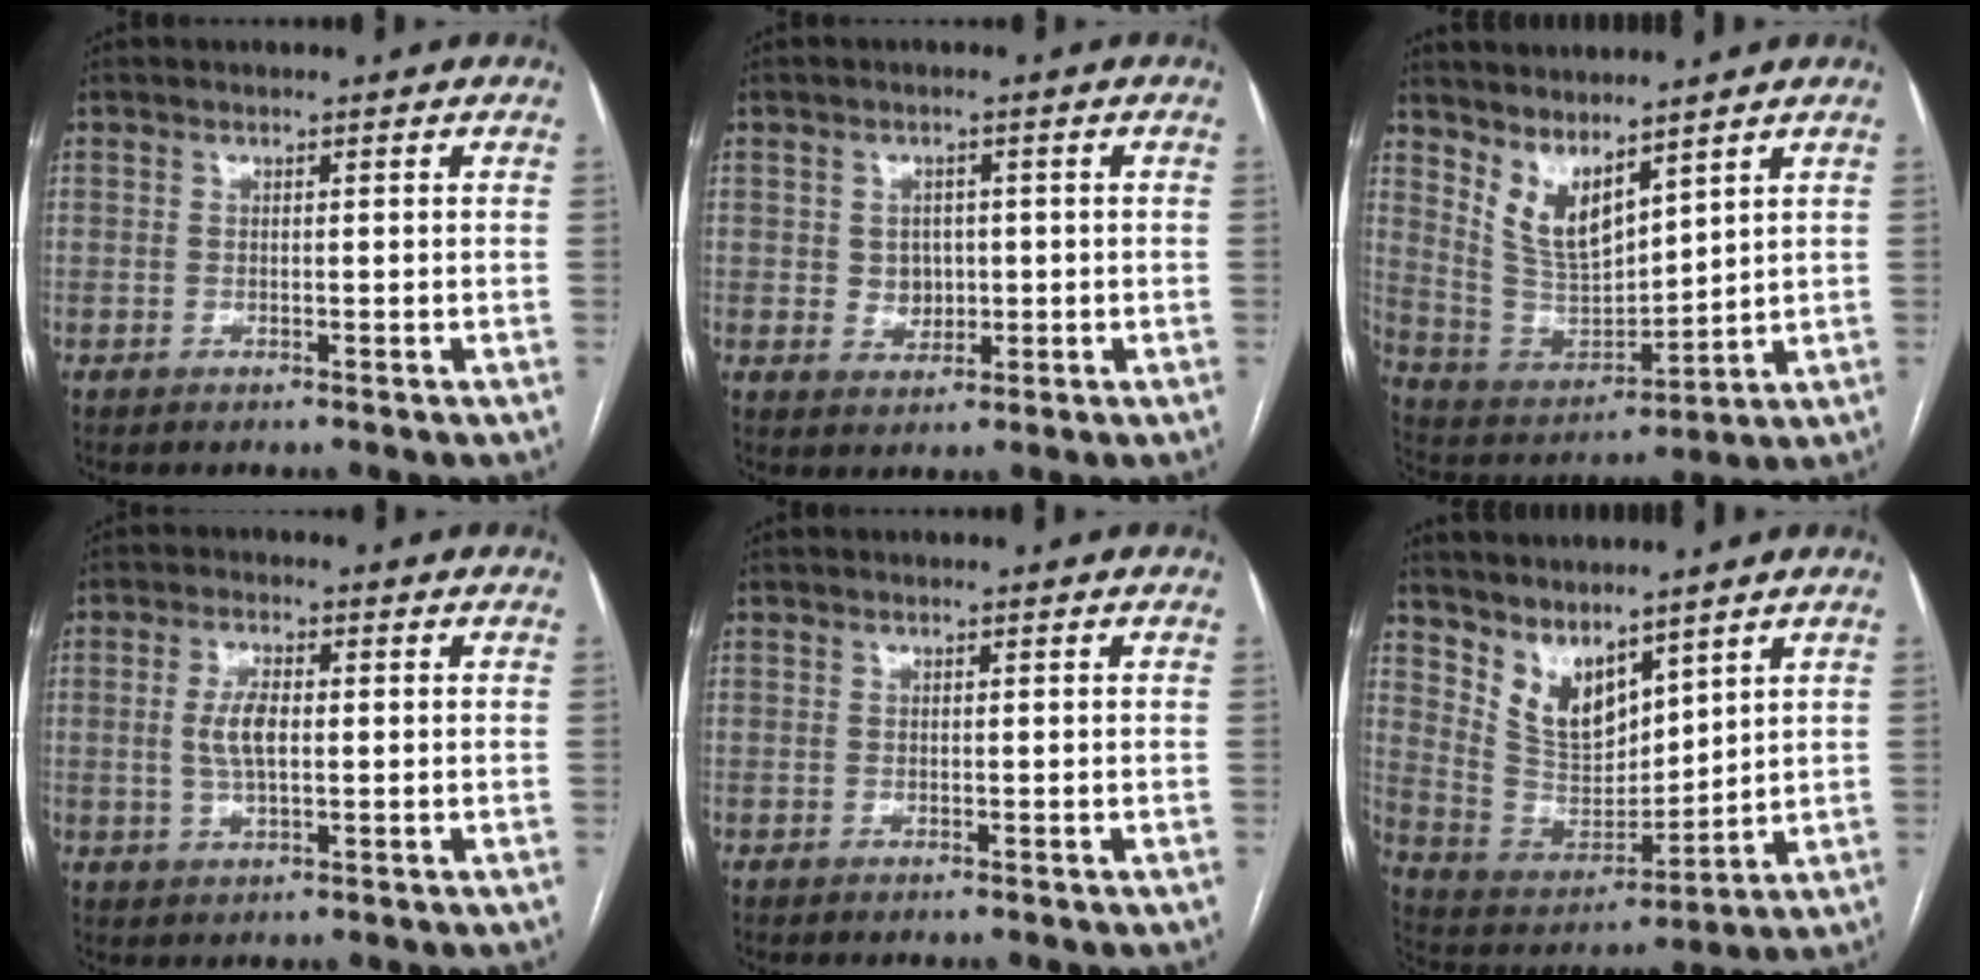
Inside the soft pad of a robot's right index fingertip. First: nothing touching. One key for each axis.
{"total": 3.5, "fx": 0.3, "fy": 3.1, "fz": 1.5, "tx": -0.021, "ty": 0.008, "tz": 0.014}
{"total": 9.1, "fx": 6.4, "fy": 3.2, "fz": 5.6, "tx": -0.118, "ty": -0.004, "tz": 0.150}
{"total": 4.7, "fx": 0.3, "fy": 1.7, "fz": 4.4, "tx": -0.093, "ty": 0.005, "tz": 0.007}
{"total": 0.0}
{"total": 9.9, "fx": 7.1, "fy": 4.5, "fz": 5.1, "tx": -0.108, "ty": 0.006, "tz": 0.163}